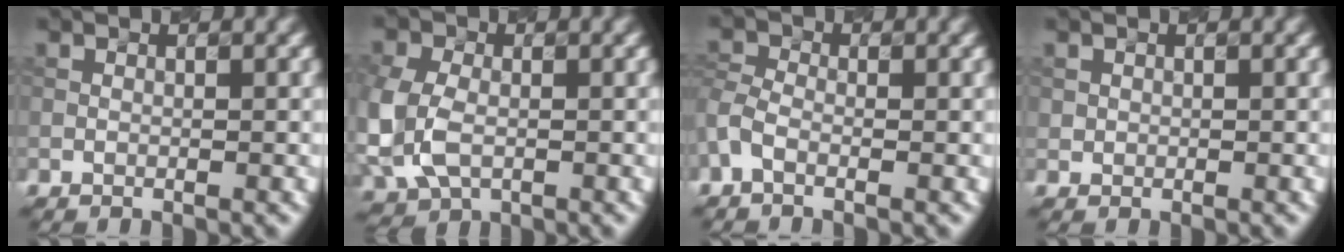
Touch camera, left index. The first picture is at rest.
{"total": 5.8, "force": [-0.9, 4.5, 3.7], "torque": [-0.106, -0.009, -0.016]}
{"total": 2.1, "force": [-1.0, 1.4, 1.2], "torque": [-0.037, 0.005, -0.032]}
{"total": 0.7, "force": [0.3, 0.6, -0.1], "torque": [0.004, 0.002, 0.004]}